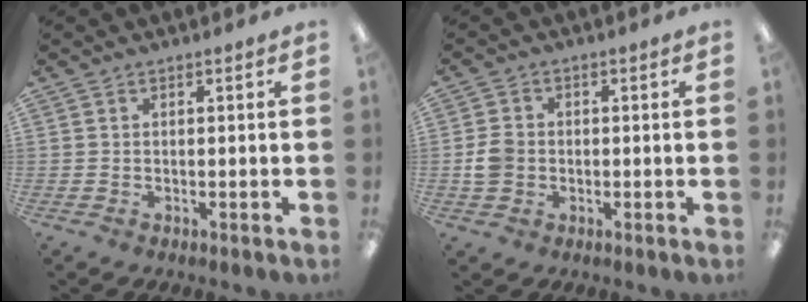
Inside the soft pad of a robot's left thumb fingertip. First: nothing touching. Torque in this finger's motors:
{"motor_torque": [-0.15, 0.24, 0.42, -0.18, -0.01]}